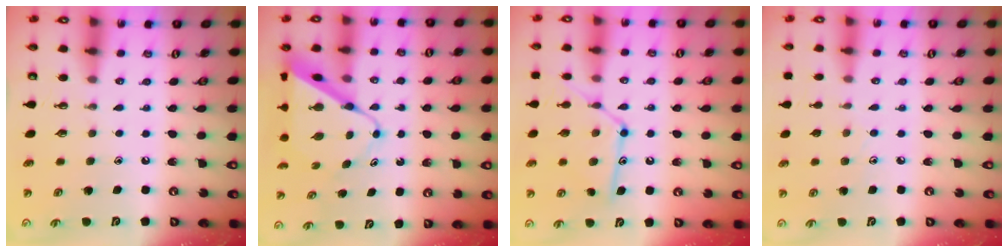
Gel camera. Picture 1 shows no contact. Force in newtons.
{"total": 10.0, "press": 10.0, "slide": 0.5}
{"total": 13.2, "press": 13.1, "slide": 0.9}
{"total": 4.8, "press": 4.7, "slide": 0.6}